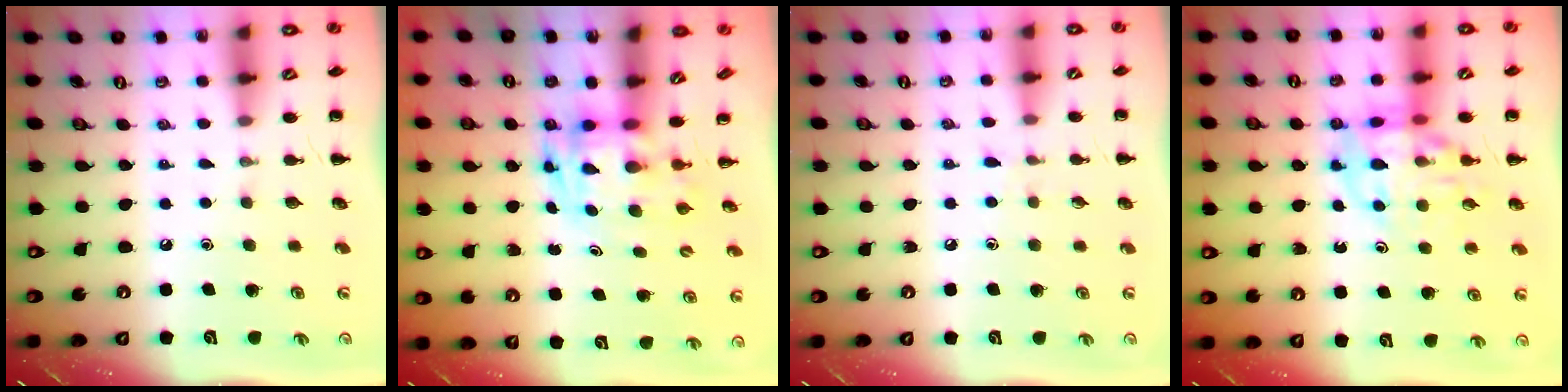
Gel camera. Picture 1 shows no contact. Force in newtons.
{"total": 3.4, "press": 3.3, "slide": 0.6}
{"total": 5.4, "press": 4.9, "slide": 2.3}
{"total": 12.3, "press": 12.0, "slide": 2.7}